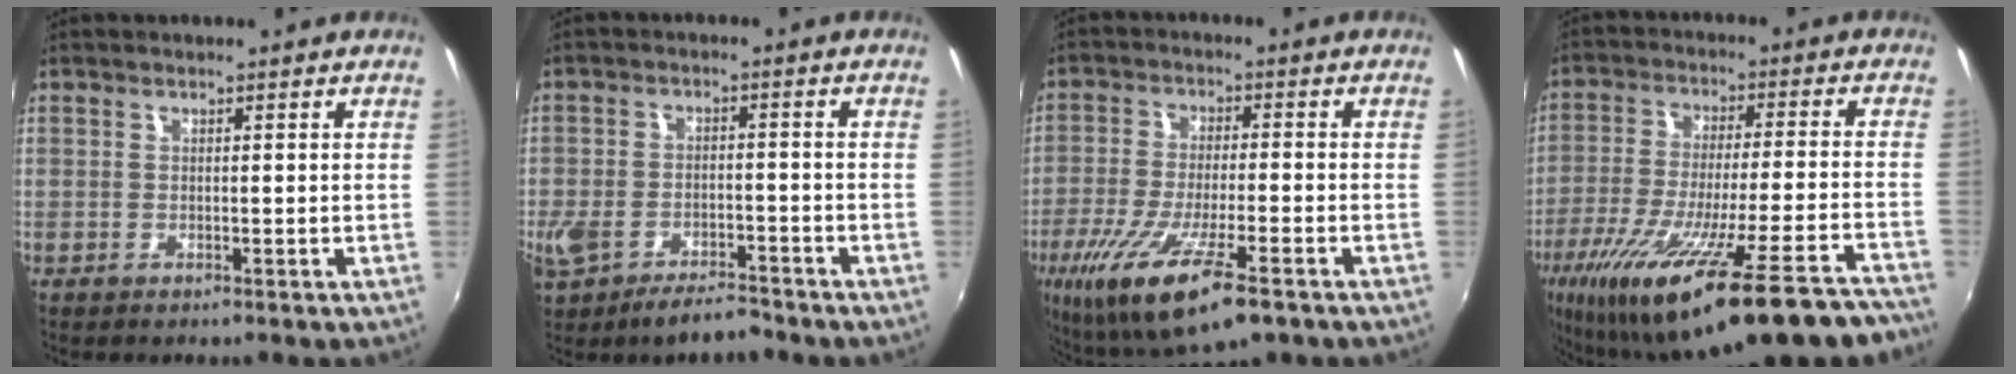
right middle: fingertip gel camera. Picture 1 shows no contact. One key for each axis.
{"total": 8.5, "fx": -6.1, "fy": 3.8, "fz": 4.6, "tx": -0.117, "ty": -0.015, "tz": -0.107}
{"total": 16.7, "fx": -8.9, "fy": 3.9, "fz": 13.5, "tx": -0.274, "ty": -0.058, "tz": -0.155}
{"total": 28.1, "fx": -21.6, "fy": 3.7, "fz": 17.6, "tx": -0.311, "ty": -0.086, "tz": -0.323}